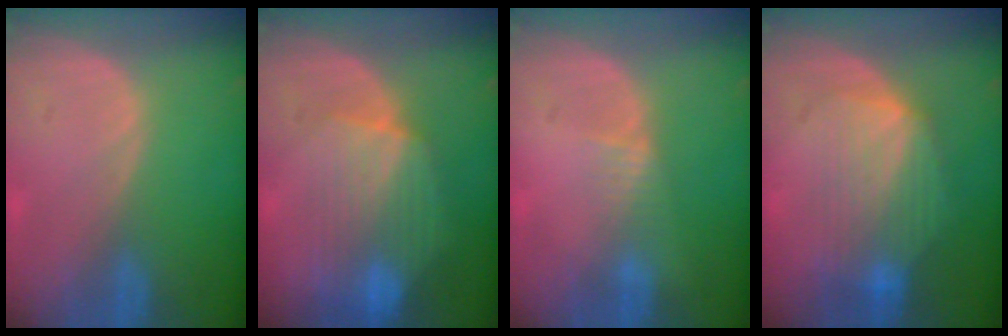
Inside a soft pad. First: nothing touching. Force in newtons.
{"total": 8.6, "press": 8.0, "slide": 3.2}
{"total": 1.8, "press": 1.5, "slide": 1.0}
{"total": 7.9, "press": 7.5, "slide": 2.3}